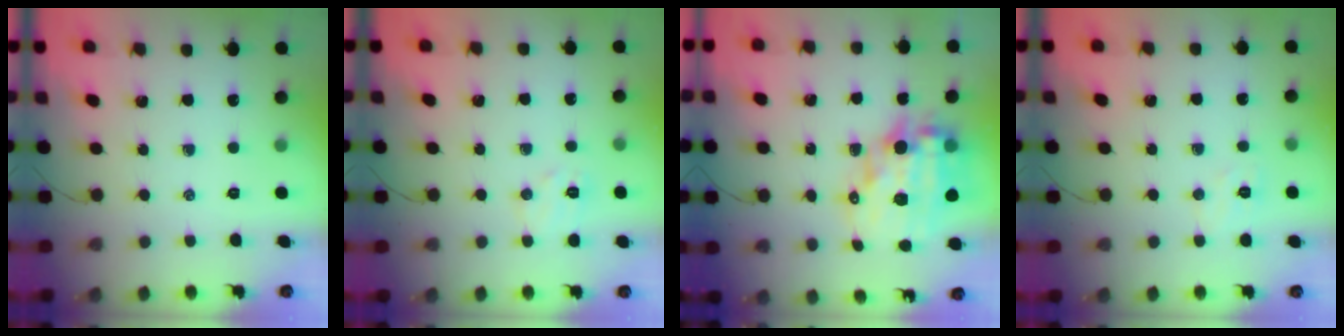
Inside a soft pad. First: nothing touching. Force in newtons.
{"total": 5.7, "press": 5.6, "slide": 1.3}
{"total": 16.4, "press": 15.9, "slide": 3.8}
{"total": 5.0, "press": 4.9, "slide": 1.0}